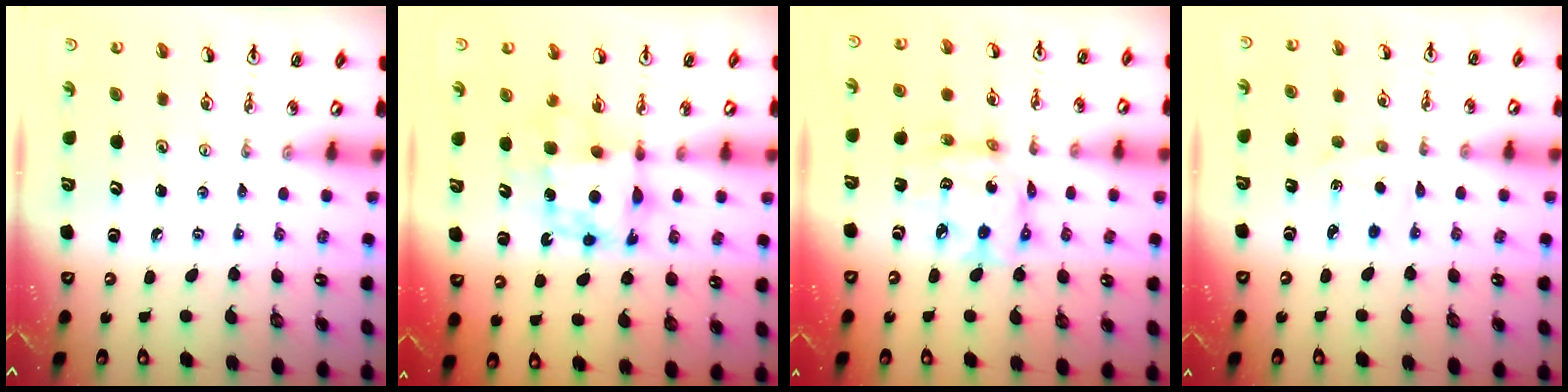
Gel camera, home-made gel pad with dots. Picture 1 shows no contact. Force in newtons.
{"total": 6.8, "press": 6.8, "slide": 0.6}
{"total": 12.4, "press": 12.3, "slide": 1.1}
{"total": 4.3, "press": 4.3, "slide": 0.3}